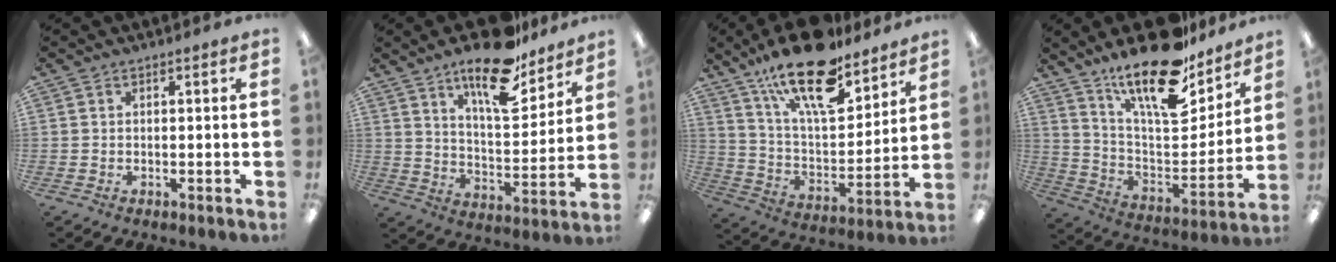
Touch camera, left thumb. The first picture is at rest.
{"total": 18.3, "force": [13.5, 6.5, 10.6], "torque": [-0.162, -0.081, 0.224]}
{"total": 22.3, "force": [15.7, 8.5, 13.5], "torque": [-0.226, -0.090, 0.269]}
{"total": 22.0, "force": [16.8, 7.3, 12.2], "torque": [-0.202, -0.119, 0.289]}